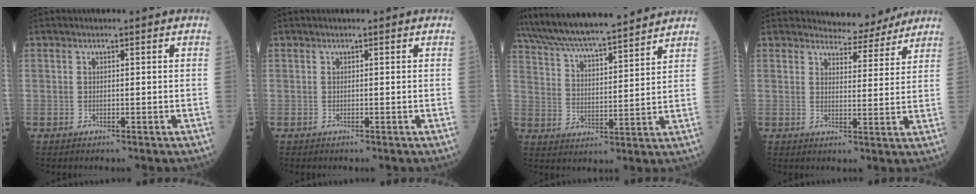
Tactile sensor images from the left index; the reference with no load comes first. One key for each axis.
{"total": 0.0}
{"total": 18.8, "fx": 16.9, "fy": 1.6, "fz": 8.1, "tx": -0.144, "ty": 0.022, "tz": 0.269}
{"total": 6.3, "fx": 6.1, "fy": 1.3, "fz": 0.5, "tx": -0.010, "ty": -0.004, "tz": 0.077}